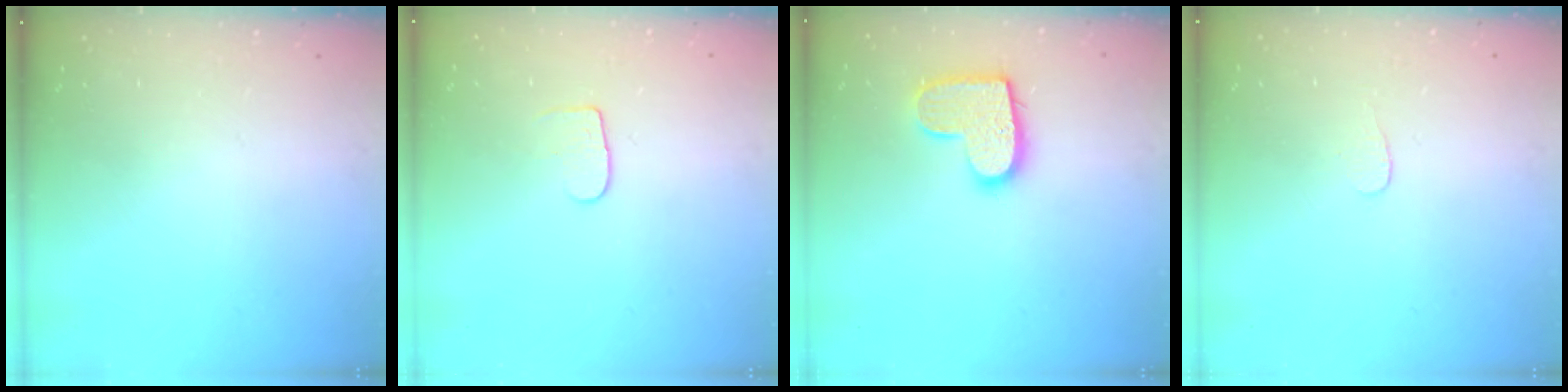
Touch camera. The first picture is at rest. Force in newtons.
{"total": 4.3, "press": 4.3, "slide": 0.5}
{"total": 12.7, "press": 12.7, "slide": 0.7}
{"total": 3.0, "press": 3.0, "slide": 0.2}